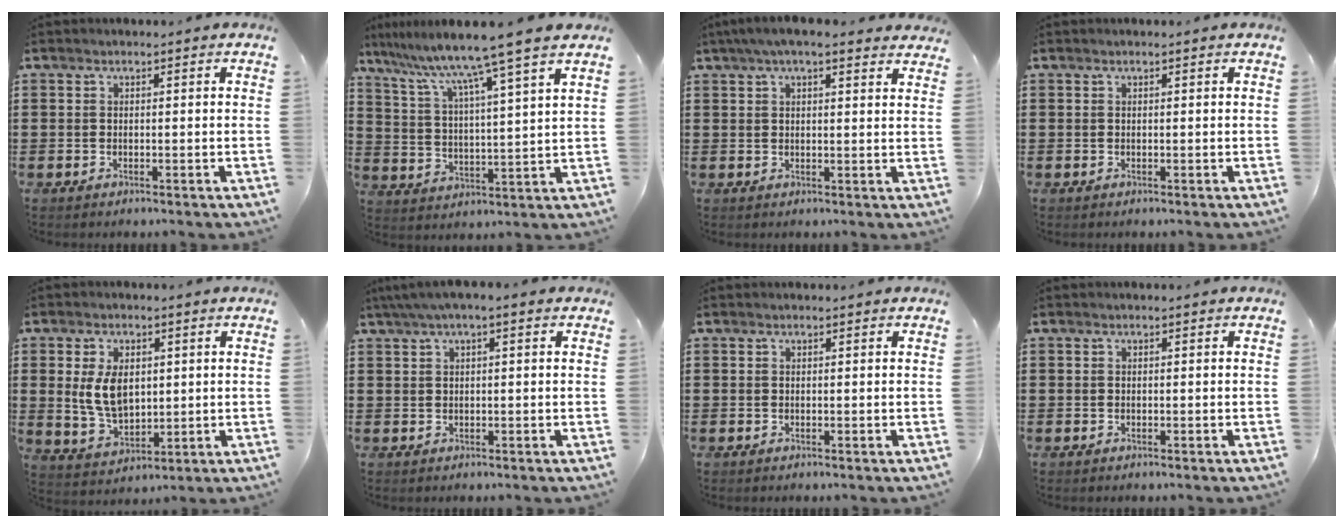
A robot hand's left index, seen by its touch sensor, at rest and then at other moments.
{"total": 9.7, "force": [8.0, -1.7, 5.2], "torque": [-0.133, -0.053, 0.123]}
{"total": 4.5, "force": [3.5, 0.6, 2.8], "torque": [-0.062, 0.002, 0.063]}
{"total": 0.0}
{"total": 7.2, "force": [1.4, 4.6, 5.3], "torque": [-0.117, 0.005, 0.021]}
{"total": 2.2, "force": [0.6, 0.2, 2.1], "torque": [-0.038, 0.002, 0.010]}
{"total": 0.0}
{"total": 0.0}